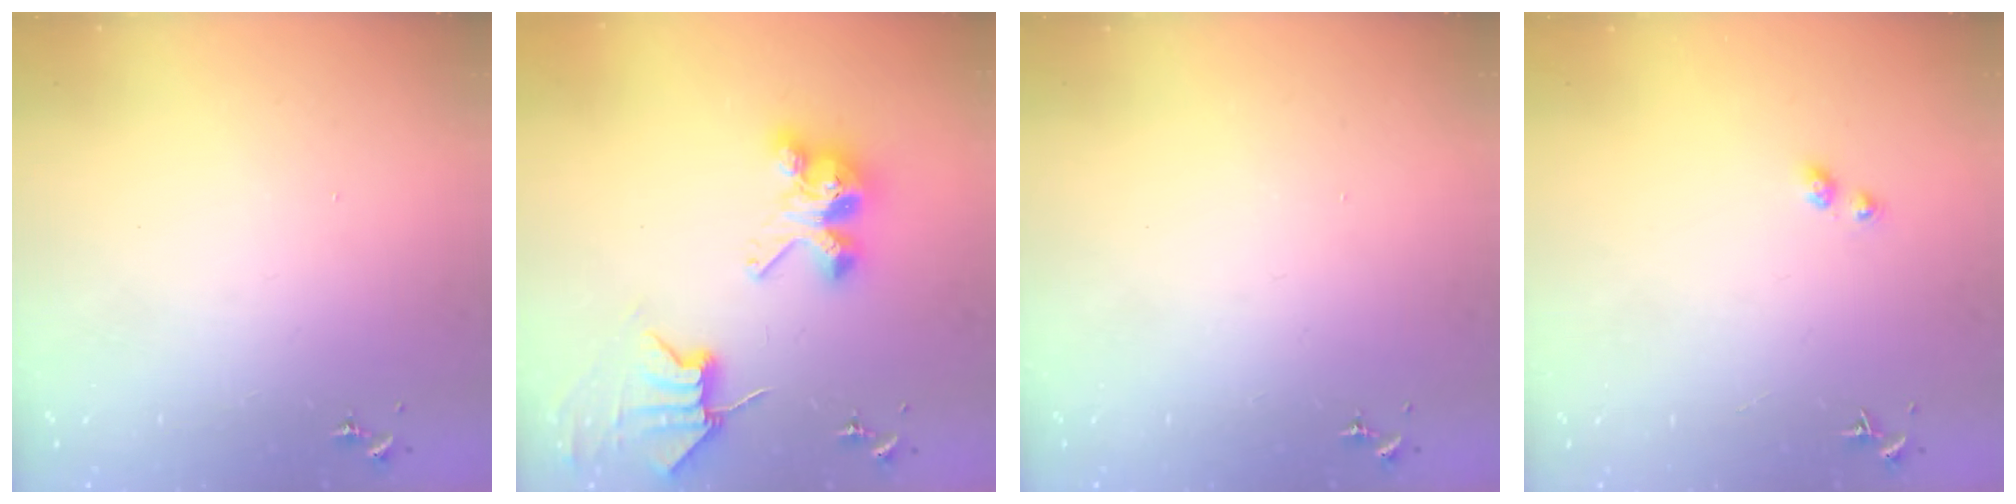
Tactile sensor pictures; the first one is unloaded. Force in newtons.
{"total": 9.0, "press": 8.9, "slide": 1.2}
{"total": 0.0}
{"total": 2.8, "press": 2.8, "slide": 0.2}